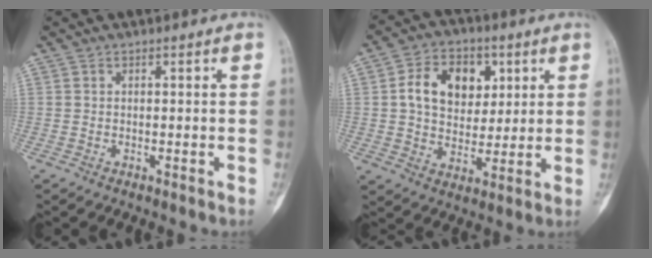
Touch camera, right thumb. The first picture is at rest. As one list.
[{"total": 12.7, "force": [3.3, 9.4, 7.9], "torque": [-0.092, -0.001, 0.056]}]